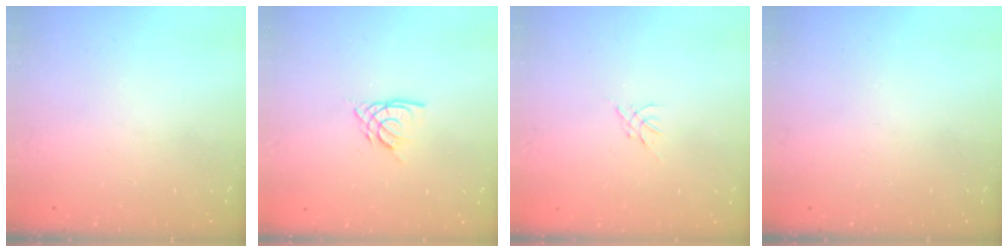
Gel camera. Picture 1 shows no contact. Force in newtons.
{"total": 4.7, "press": 4.7, "slide": 0.4}
{"total": 0.0}
{"total": 0.0}